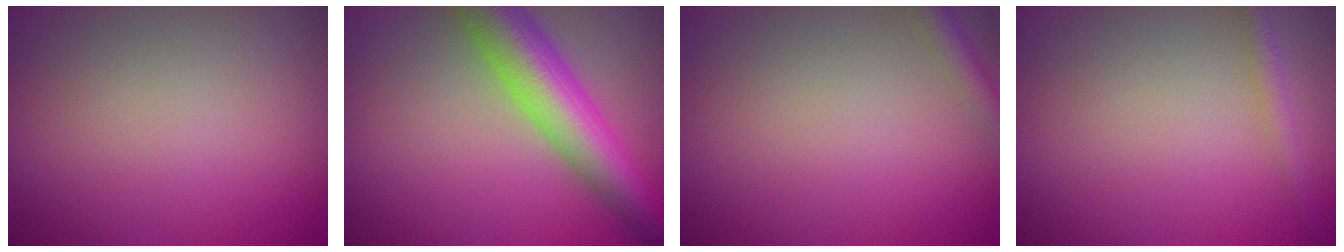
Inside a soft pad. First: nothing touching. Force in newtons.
{"total": 8.4, "press": 8.4, "slide": 0.3}
{"total": 2.1, "press": 2.1, "slide": 0.1}
{"total": 1.6, "press": 1.6, "slide": 0.1}